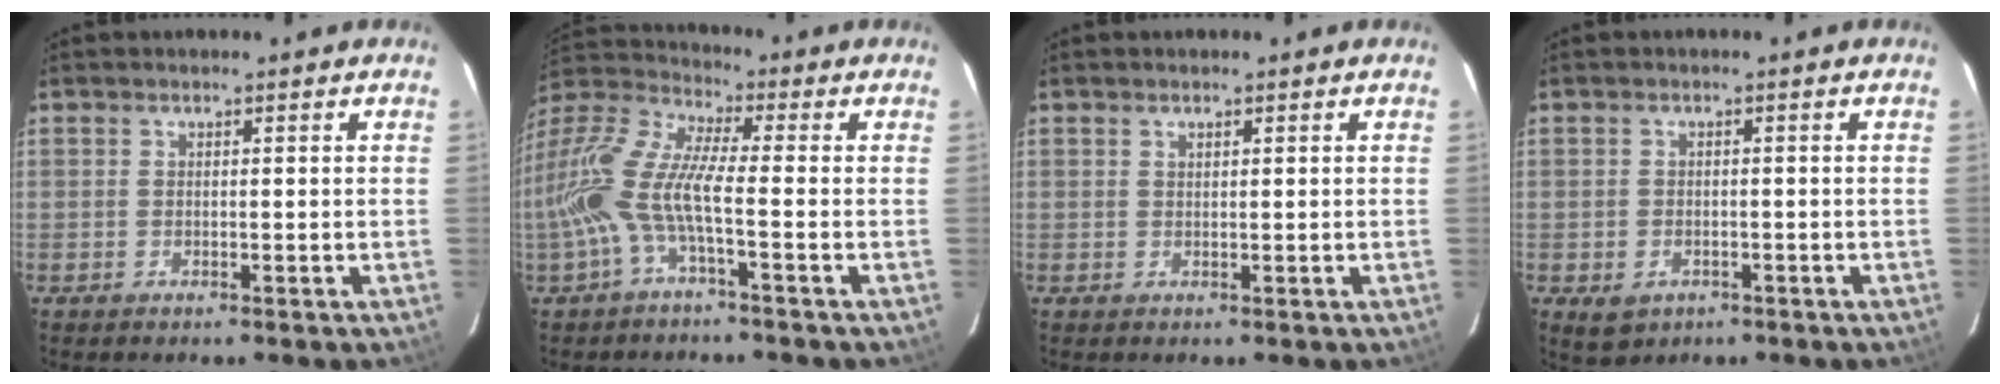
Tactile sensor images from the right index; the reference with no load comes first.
{"total": 13.8, "force": [-3.3, 3.1, 13.1], "torque": [-0.266, 0.001, -0.073]}
{"total": 0.6, "force": [0.5, 0.3, 0.3], "torque": [-0.005, 0.002, 0.009]}
{"total": 4.0, "force": [-1.7, 3.1, 1.8], "torque": [-0.038, -0.004, -0.017]}